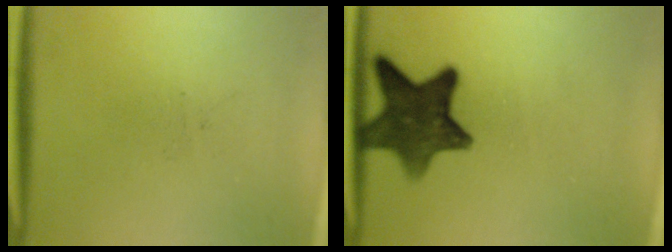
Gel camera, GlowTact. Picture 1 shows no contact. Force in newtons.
{"total": 11.2}